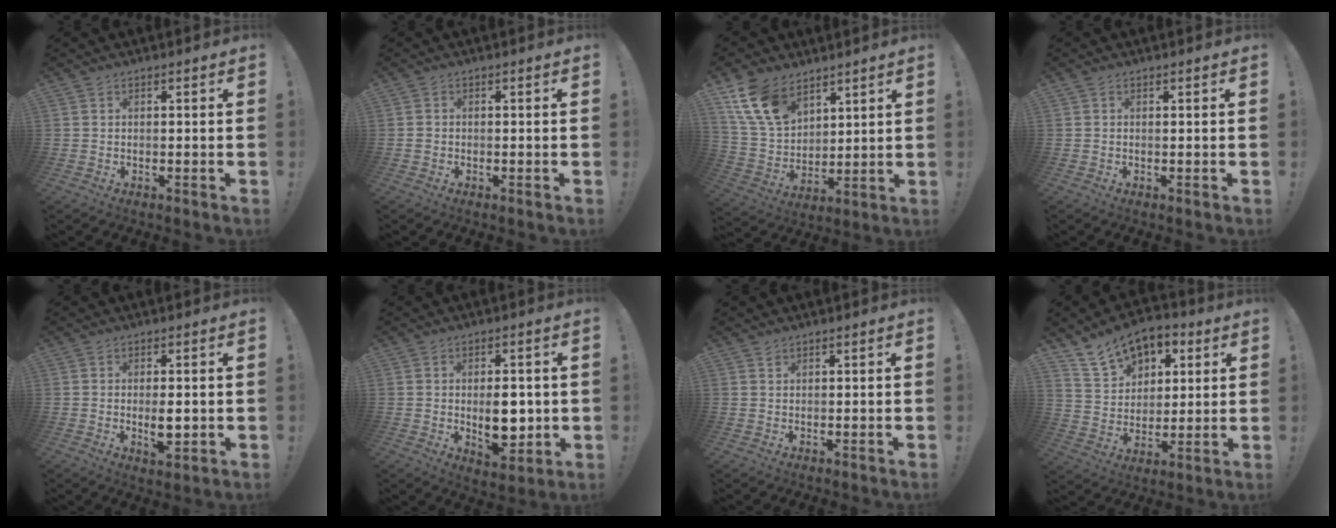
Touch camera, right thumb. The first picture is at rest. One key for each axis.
{"total": 0.8, "fx": -0.3, "fy": 0.7, "fz": 0.3, "tx": -0.004, "ty": 0.003, "tz": -0.005}
{"total": 14.3, "fx": 8.8, "fy": 8.7, "fz": 7.1, "tx": -0.149, "ty": -0.038, "tz": 0.173}
{"total": 0.0}
{"total": 5.2, "fx": -0.5, "fy": 2.1, "fz": 4.7, "tx": -0.067, "ty": -0.006, "tz": -0.009}
{"total": 10.1, "fx": -0.4, "fy": 5.9, "fz": 8.2, "tx": -0.109, "ty": -0.005, "tz": -0.002}
{"total": 1.0, "fx": 0.9, "fy": 0.6, "fz": 0.0, "tx": 0.006, "ty": -0.003, "tz": 0.016}
{"total": 14.1, "fx": 8.6, "fy": 9.6, "fz": 5.6, "tx": -0.086, "ty": -0.050, "tz": 0.165}